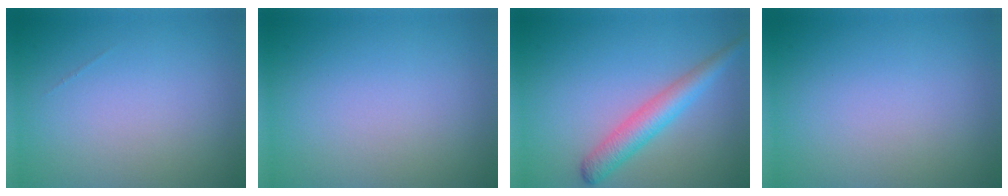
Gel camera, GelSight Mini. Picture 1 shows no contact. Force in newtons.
{"total": 0.0}
{"total": 3.5, "press": 3.5, "slide": 0.1}
{"total": 0.0}